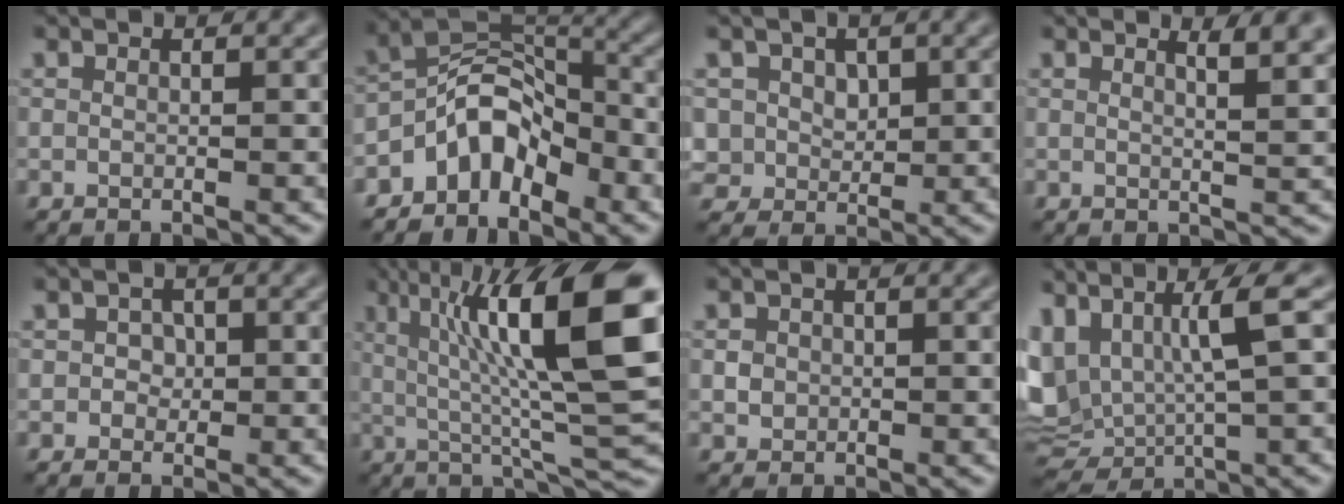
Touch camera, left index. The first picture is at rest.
{"total": 5.7, "force": [-3.5, 3.1, 3.2], "torque": [-0.041, 0.018, -0.070]}
{"total": 3.9, "force": [1.5, 3.3, 1.5], "torque": [-0.038, 0.003, 0.028]}
{"total": 3.7, "force": [2.4, 1.2, 2.6], "torque": [-0.020, 0.008, 0.025]}
{"total": 1.6, "force": [0.0, 1.4, 0.7], "torque": [-0.006, 0.002, -0.004]}
{"total": 14.4, "force": [3.7, 3.0, 13.6], "torque": [-0.194, 0.022, 0.057]}
{"total": 1.2, "force": [-0.1, 1.1, 0.3], "torque": [-0.004, 0.000, -0.001]}
{"total": 7.1, "force": [2.3, 2.4, 6.3], "torque": [-0.135, 0.003, 0.048]}